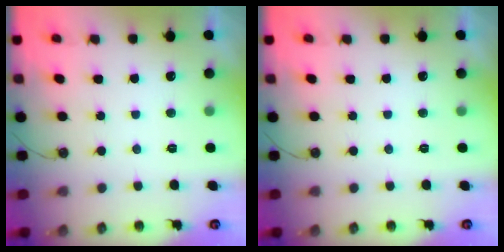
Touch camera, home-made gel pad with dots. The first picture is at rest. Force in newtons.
{"total": 0.0}